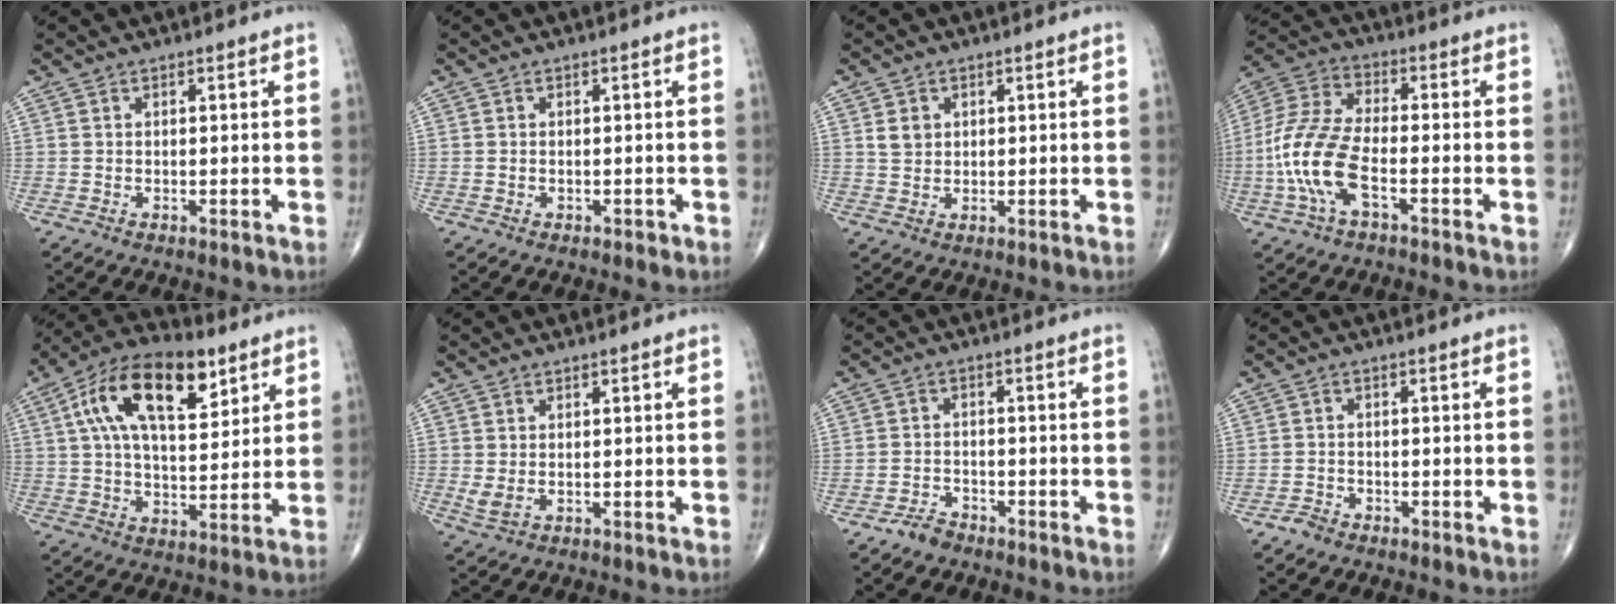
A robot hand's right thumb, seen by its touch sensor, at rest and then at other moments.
{"total": 0.7, "force": [-0.4, 0.5, 0.4], "torque": [-0.005, 0.003, -0.003]}
{"total": 2.9, "force": [0.9, 2.4, 1.4], "torque": [-0.014, -0.004, 0.020]}
{"total": 13.2, "force": [-3.9, 5.8, 11.3], "torque": [-0.255, 0.028, -0.079]}
{"total": 18.9, "force": [7.8, 9.2, 14.6], "torque": [-0.236, -0.005, 0.130]}
{"total": 2.2, "force": [0.3, 1.3, 1.8], "torque": [-0.039, -0.004, 0.014]}
{"total": 3.8, "force": [-2.9, 2.1, 1.3], "torque": [-0.020, 0.016, -0.050]}
{"total": 1.7, "force": [-1.4, 0.9, 0.3], "torque": [-0.011, 0.003, -0.028]}